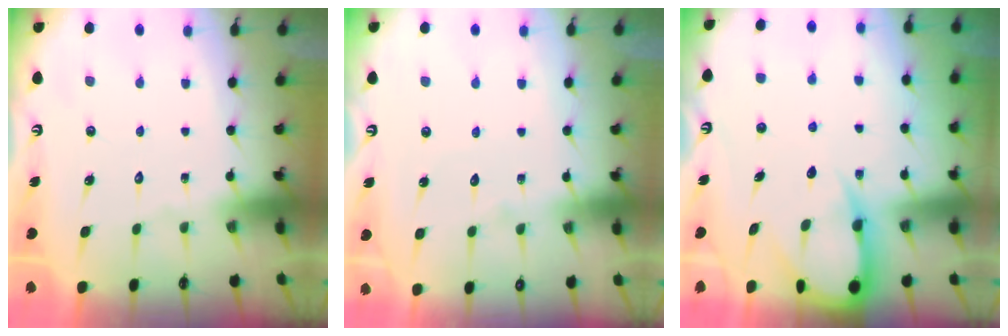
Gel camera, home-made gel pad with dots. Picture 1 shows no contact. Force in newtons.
{"total": 4.3, "press": 4.3, "slide": 0.4}
{"total": 8.1, "press": 8.0, "slide": 0.9}